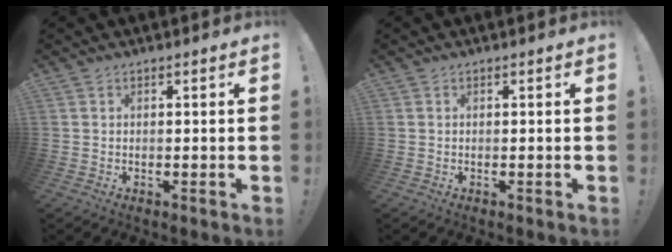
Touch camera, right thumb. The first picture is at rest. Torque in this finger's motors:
{"motor_torque": [0.00, 0.00, 0.01, -0.01, 0.00]}